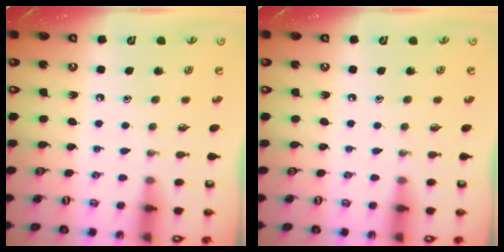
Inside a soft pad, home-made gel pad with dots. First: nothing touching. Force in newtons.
{"total": 0.0}